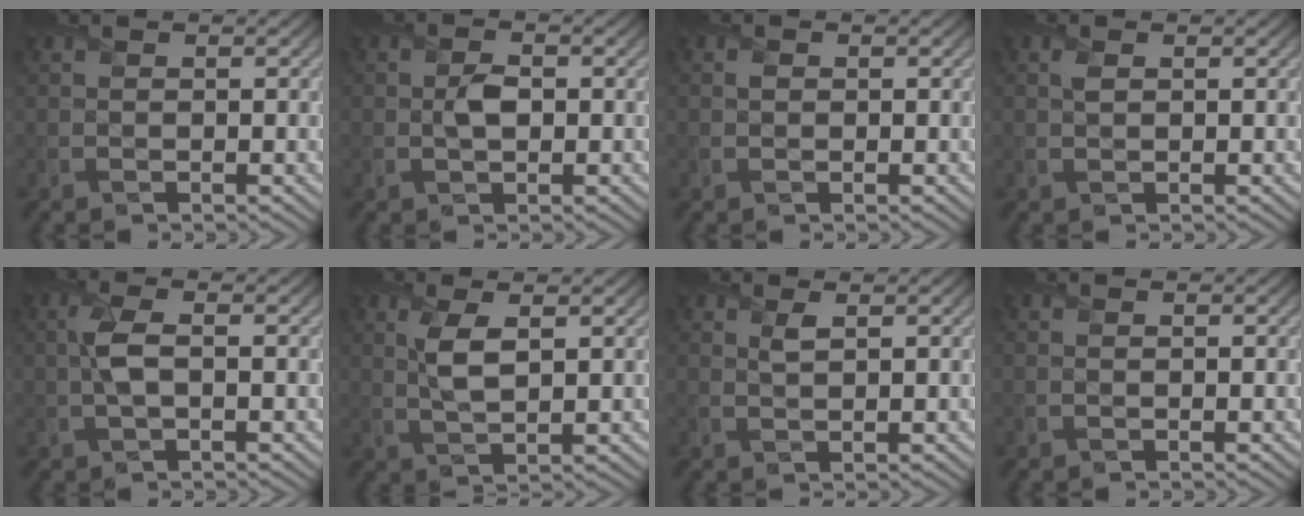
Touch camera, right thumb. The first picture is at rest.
{"total": 2.5, "force": [-0.1, 1.7, 1.9], "torque": [-0.039, -0.004, -0.003]}
{"total": 0.7, "force": [0.0, 0.7, 0.2], "torque": [-0.004, -0.005, -0.002]}
{"total": 1.1, "force": [0.4, 0.6, 0.7], "torque": [-0.021, 0.002, 0.006]}
{"total": 3.4, "force": [0.1, 1.3, 3.1], "torque": [-0.078, 0.005, -0.001]}
{"total": 4.2, "force": [1.4, 1.6, 3.6], "torque": [-0.087, 0.000, 0.027]}
{"total": 1.4, "force": [0.8, 0.5, 1.0], "torque": [-0.025, -0.002, 0.014]}
{"total": 0.0}